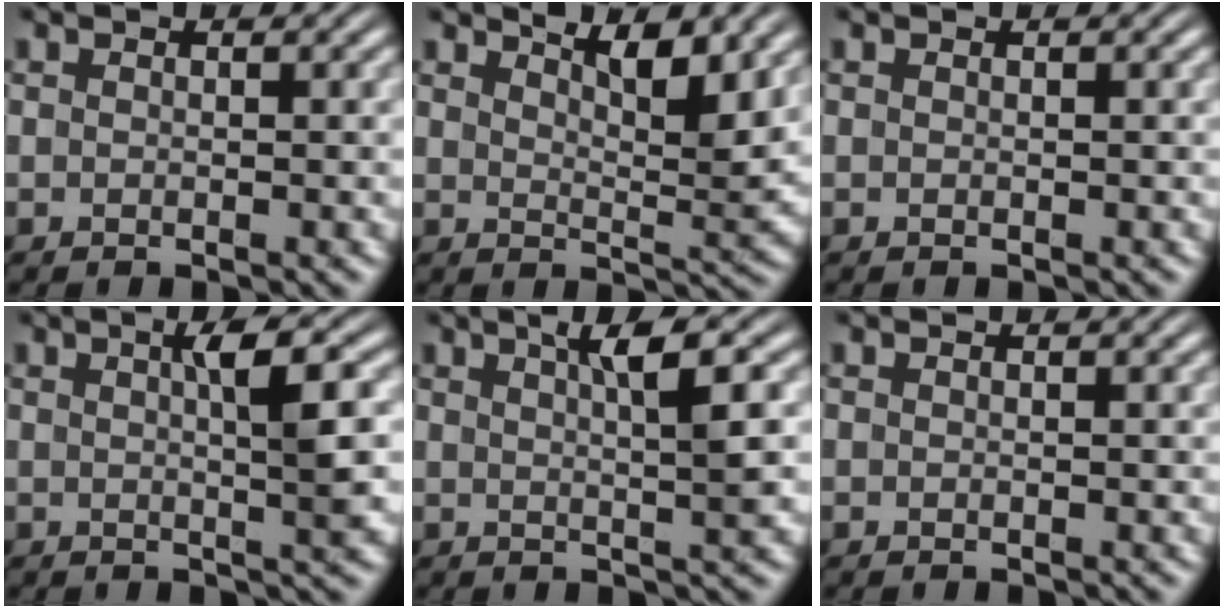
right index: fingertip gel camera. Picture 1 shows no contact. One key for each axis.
{"total": 4.4, "fx": 2.7, "fy": 0.7, "fz": 3.4, "tx": -0.049, "ty": -0.023, "tz": 0.049}
{"total": 0.0}
{"total": 3.8, "fx": 0.6, "fy": 0.2, "fz": 3.8, "tx": -0.054, "ty": 0.004, "tz": 0.009}
{"total": 4.1, "fx": 1.7, "fy": 0.3, "fz": 3.7, "tx": -0.054, "ty": 0.002, "tz": 0.030}
{"total": 0.0}